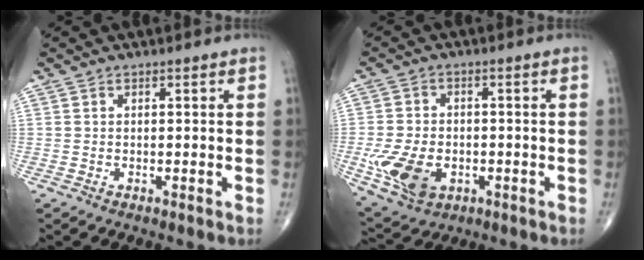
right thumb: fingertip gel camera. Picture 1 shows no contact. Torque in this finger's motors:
{"motor_torque": [2.59, 2.42, 0.55, -0.63, 0.34]}